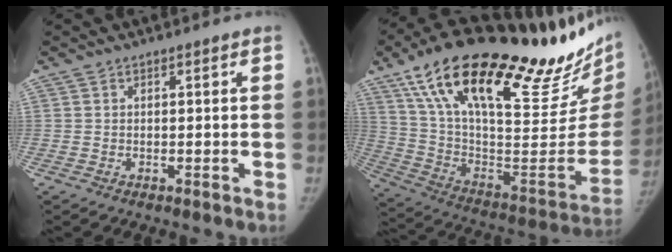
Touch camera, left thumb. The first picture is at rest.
{"total": 41.9, "force": [26.6, 12.9, 29.7], "torque": [-0.391, -0.043, 0.428]}